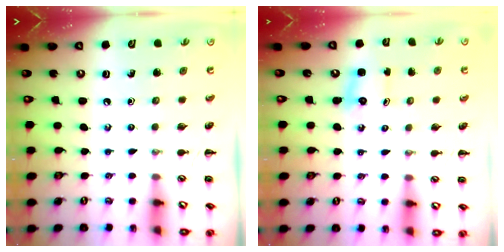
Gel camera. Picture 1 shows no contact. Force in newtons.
{"total": 2.2, "press": 2.1, "slide": 0.8}